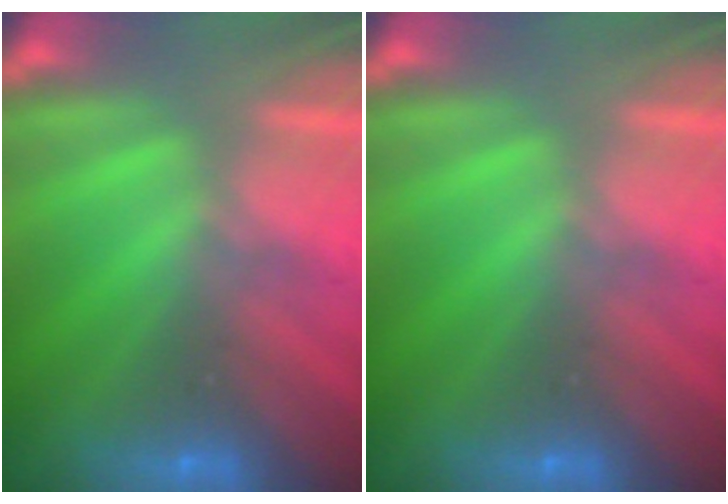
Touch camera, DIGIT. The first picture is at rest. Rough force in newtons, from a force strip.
{"total": 0.0}